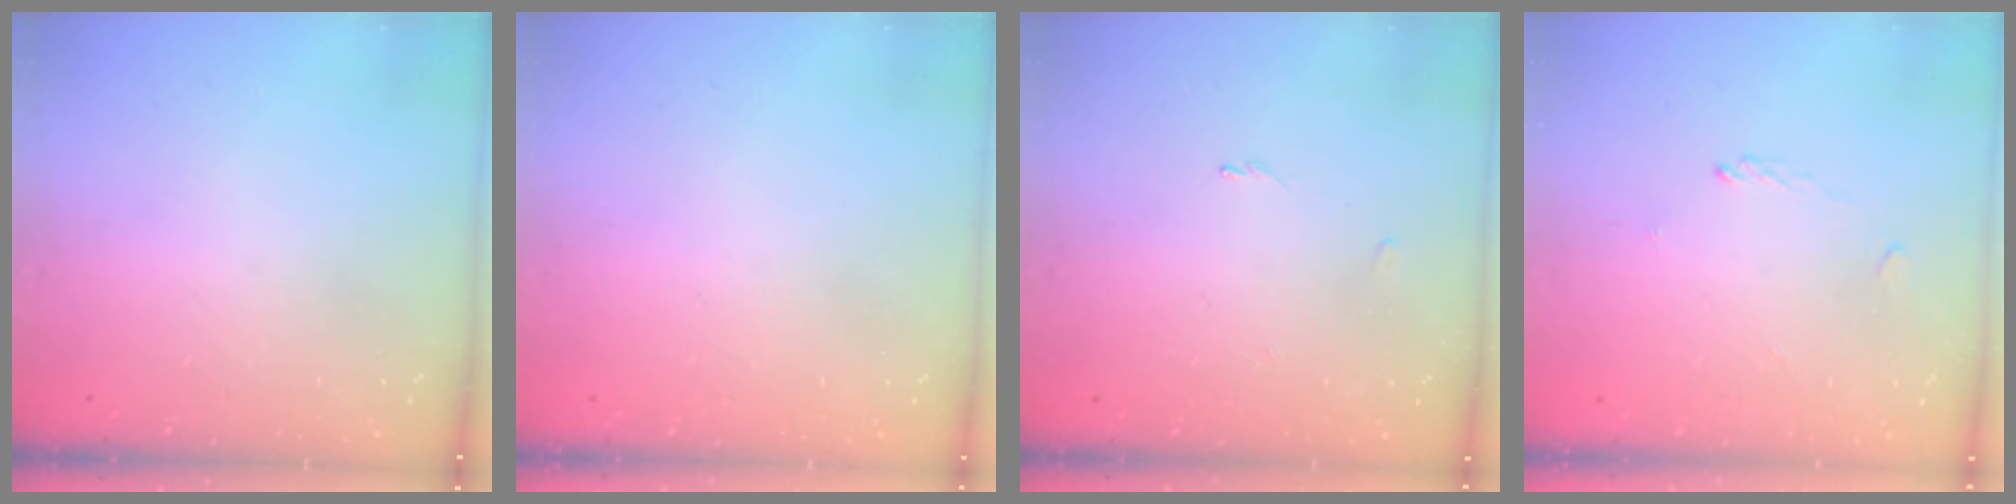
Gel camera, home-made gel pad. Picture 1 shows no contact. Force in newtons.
{"total": 1.8, "press": 1.7, "slide": 0.1}
{"total": 0.0}
{"total": 1.2, "press": 1.2, "slide": 0.3}